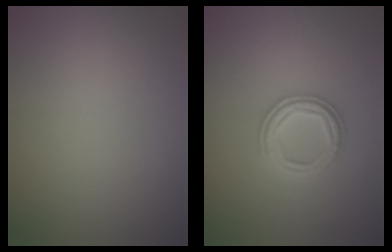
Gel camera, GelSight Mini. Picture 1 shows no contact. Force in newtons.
{"total": 2.9, "press": 2.9, "slide": 0.6}